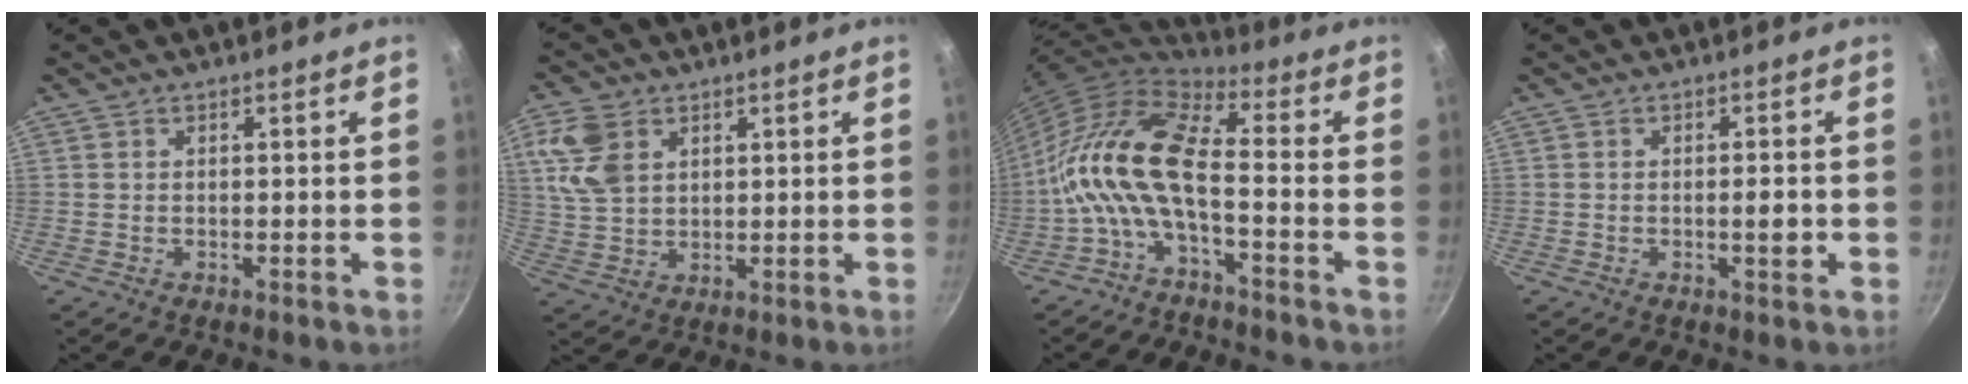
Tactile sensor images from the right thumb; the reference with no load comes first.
{"total": 9.2, "force": [3.5, 6.5, 5.6], "torque": [-0.103, -0.002, 0.074]}
{"total": 14.2, "force": [-3.0, 5.9, 12.6], "torque": [-0.256, 0.042, -0.074]}
{"total": 2.9, "force": [-0.6, 0.8, 2.8], "torque": [-0.035, 0.004, -0.009]}